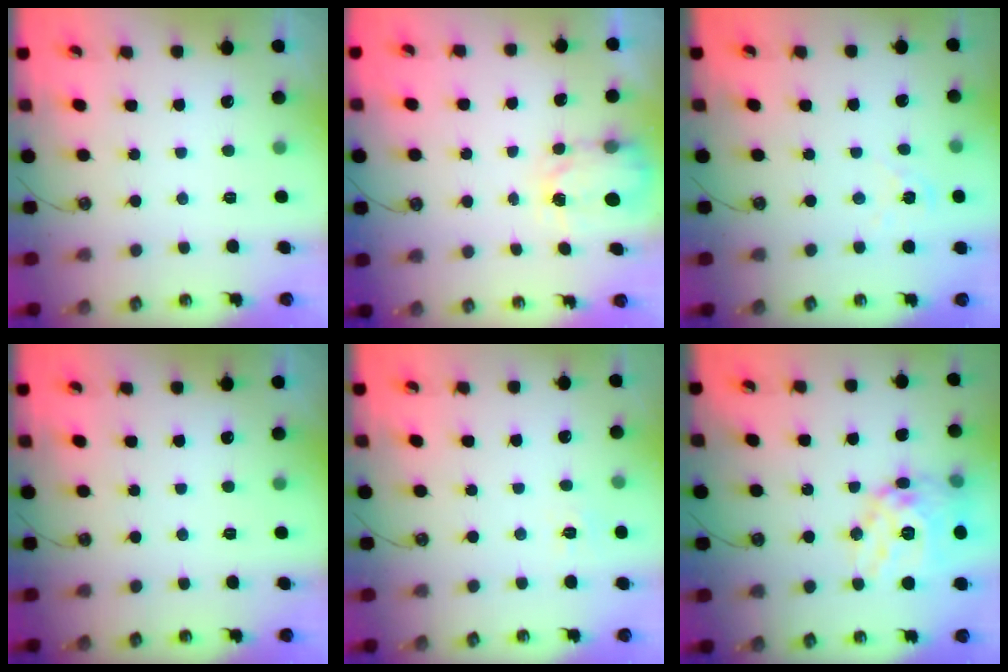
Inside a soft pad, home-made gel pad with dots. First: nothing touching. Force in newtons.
{"total": 3.8, "press": 3.8, "slide": 0.1}
{"total": 4.9, "press": 4.9, "slide": 0.5}
{"total": 0.0}
{"total": 4.6, "press": 4.5, "slide": 0.6}
{"total": 18.3, "press": 18.2, "slide": 1.7}